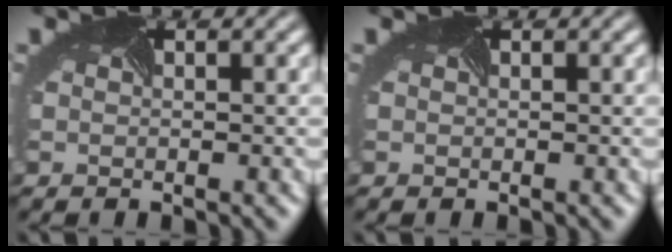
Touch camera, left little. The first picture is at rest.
{"total": 0.0}